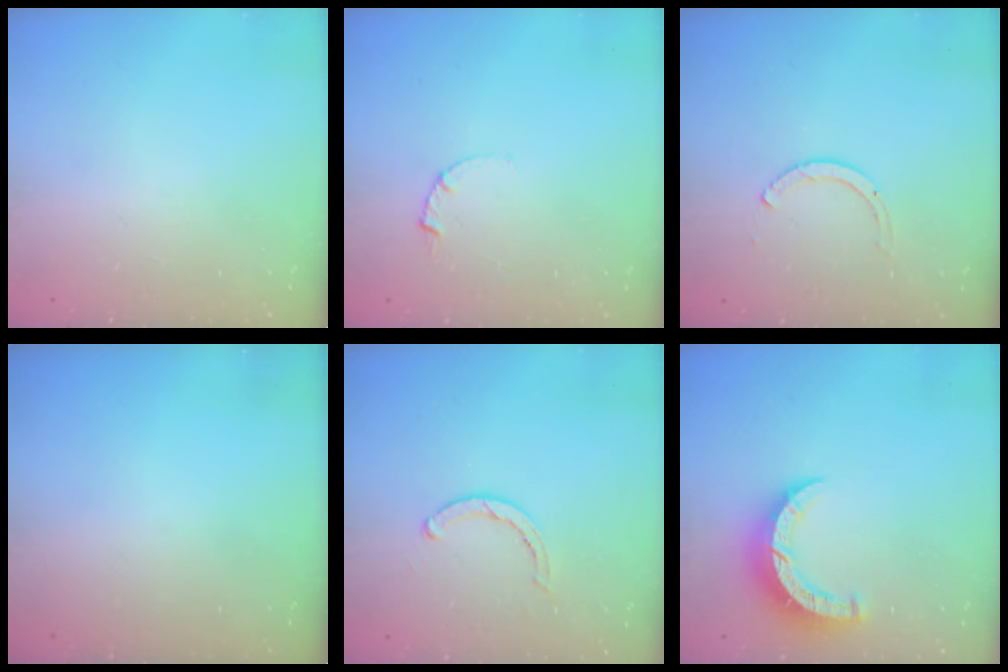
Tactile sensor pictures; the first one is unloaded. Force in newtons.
{"total": 2.5, "press": 2.5, "slide": 0.3}
{"total": 2.0, "press": 1.9, "slide": 0.3}
{"total": 0.0}
{"total": 2.8, "press": 2.8, "slide": 0.2}
{"total": 7.9, "press": 7.8, "slide": 0.6}